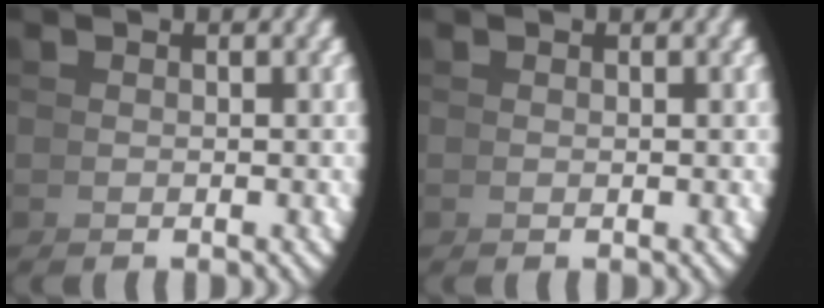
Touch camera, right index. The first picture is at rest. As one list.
[{"total": 0.0}]